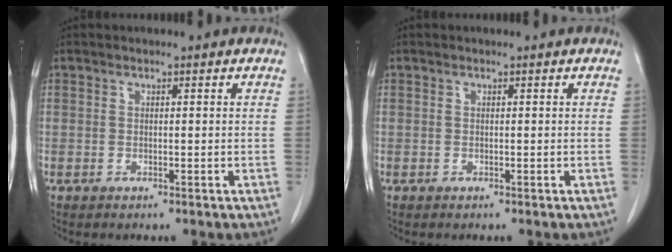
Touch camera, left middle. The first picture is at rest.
{"total": 0.0}